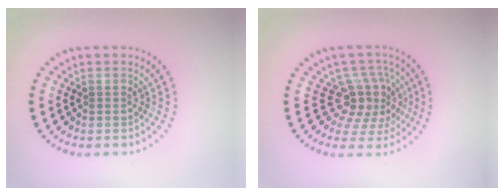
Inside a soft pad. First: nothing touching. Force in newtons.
{"total": 4.3, "press": 3.2, "slide": 2.9}